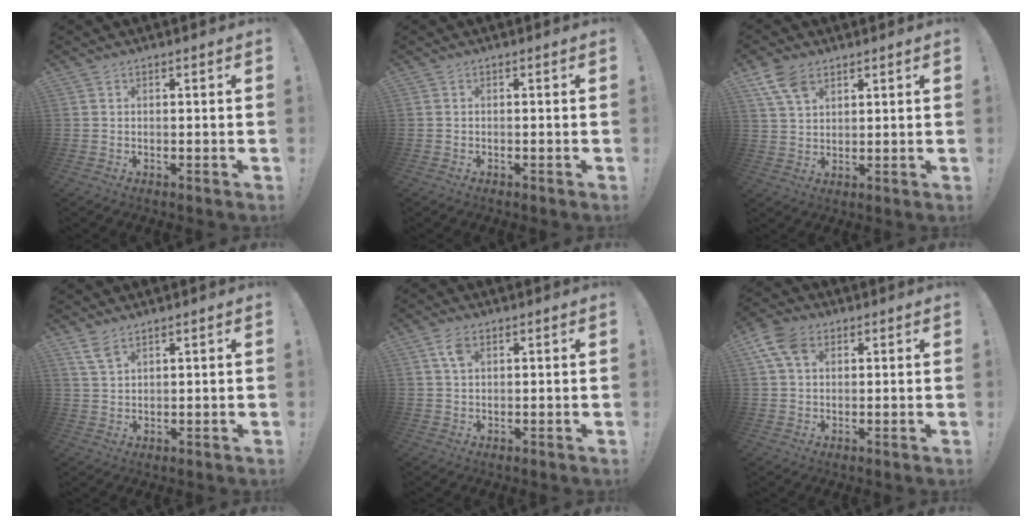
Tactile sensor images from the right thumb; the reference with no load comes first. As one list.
[{"total": 0.0}, {"total": 7.8, "force": [4.5, 4.6, 4.5], "torque": [-0.084, -0.011, 0.089]}, {"total": 5.0, "force": [3.4, 2.1, 2.9], "torque": [-0.059, -0.012, 0.064]}, {"total": 4.1, "force": [1.9, 2.1, 3.0], "torque": [-0.050, -0.001, 0.032]}, {"total": 9.2, "force": [3.4, 6.3, 5.7], "torque": [-0.107, 0.003, 0.069]}]